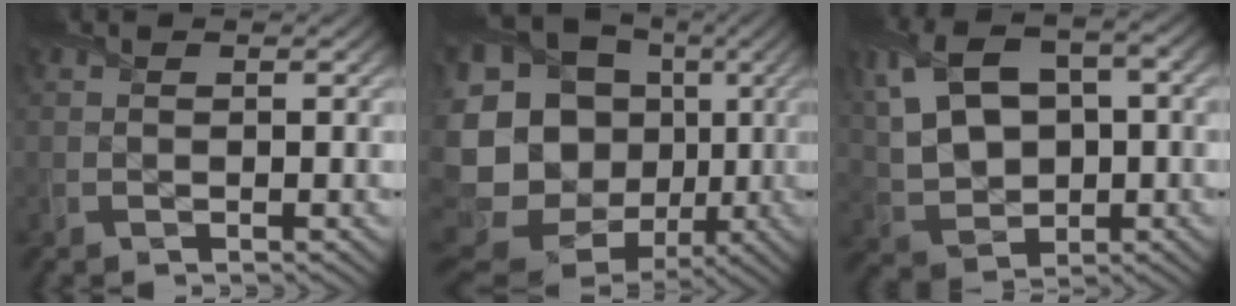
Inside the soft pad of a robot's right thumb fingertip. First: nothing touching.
{"total": 22.6, "force": [-2.5, 19.5, 11.0], "torque": [-0.271, -0.004, -0.052]}
{"total": 12.5, "force": [2.7, 8.0, 9.2], "torque": [-0.231, 0.007, 0.059]}